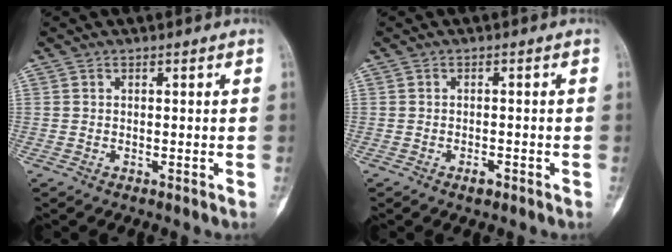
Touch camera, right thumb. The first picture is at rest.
{"total": 1.7, "force": [-1.1, 0.7, 1.1], "torque": [-0.019, 0.004, -0.017]}